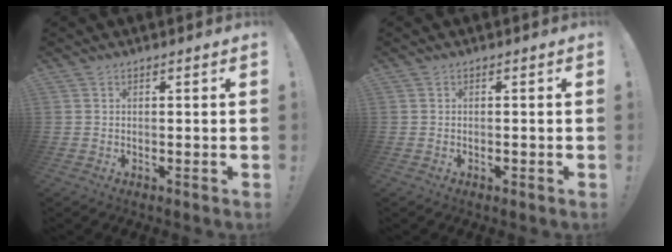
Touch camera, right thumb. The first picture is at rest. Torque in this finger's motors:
{"motor_torque": [0.15, -0.03, -0.19, 0.04, 0.02]}